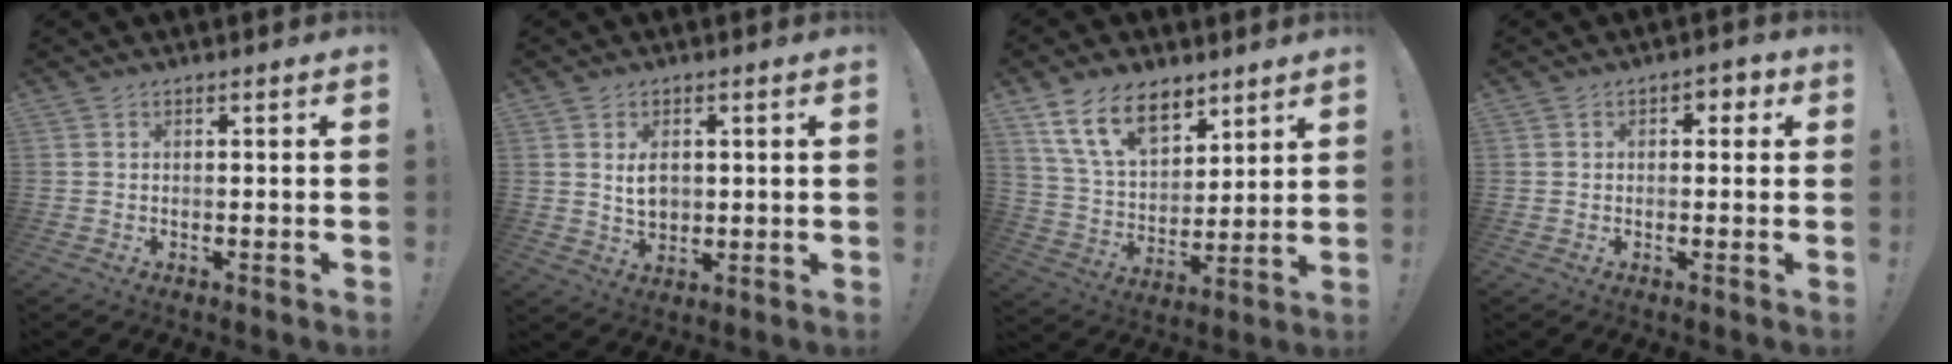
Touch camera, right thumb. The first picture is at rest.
{"total": 5.5, "force": [1.1, 4.3, 3.3], "torque": [-0.037, -0.005, 0.019]}
{"total": 16.3, "force": [9.9, 9.2, 9.1], "torque": [-0.160, -0.046, 0.187]}
{"total": 2.6, "force": [-0.1, 2.0, 1.6], "torque": [-0.012, 0.003, -0.008]}